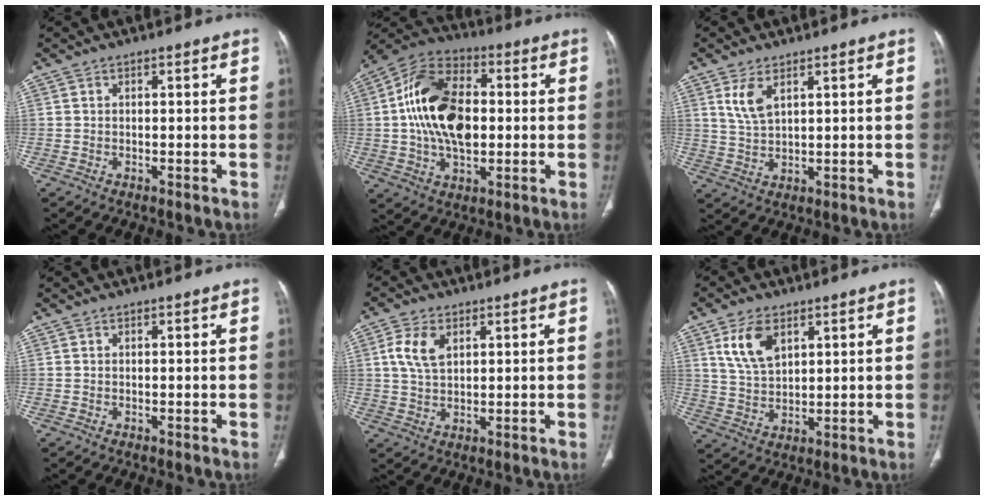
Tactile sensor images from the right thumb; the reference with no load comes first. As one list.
[{"total": 18.3, "force": [0.8, 11.1, 14.5], "torque": [-0.250, 0.020, 0.011]}, {"total": 4.9, "force": [2.5, 2.1, 3.6], "torque": [-0.075, -0.011, 0.062]}, {"total": 0.0}, {"total": 6.5, "force": [2.3, 3.8, 4.7], "torque": [-0.094, -0.002, 0.048]}, {"total": 8.4, "force": [4.0, 4.7, 5.7], "torque": [-0.096, -0.016, 0.086]}]